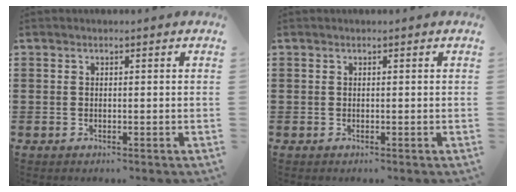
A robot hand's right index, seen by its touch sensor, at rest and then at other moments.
{"total": 0.0}